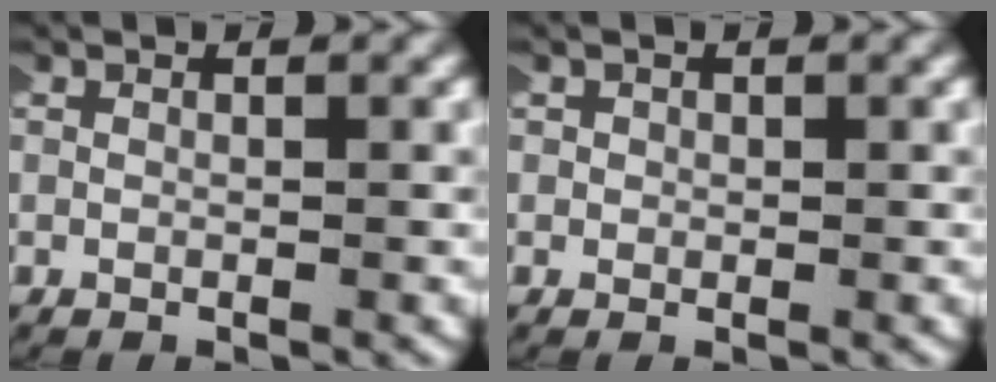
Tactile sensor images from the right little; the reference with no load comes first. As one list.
[{"total": 0.6, "force": [-0.2, 0.5, -0.2], "torque": [0.000, -0.001, -0.005]}]